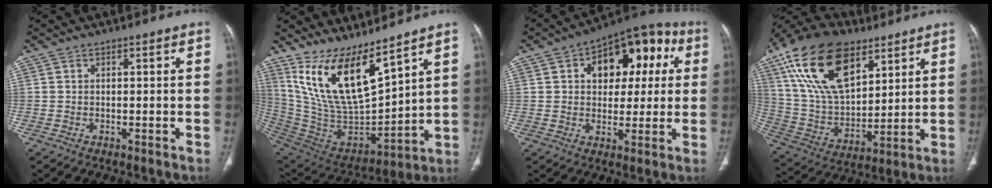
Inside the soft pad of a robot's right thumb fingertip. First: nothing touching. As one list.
[{"total": 18.0, "force": [12.8, 4.5, 11.8], "torque": [-0.194, -0.079, 0.268]}, {"total": 16.9, "force": [4.8, 10.3, 12.5], "torque": [-0.113, 0.026, 0.064]}, {"total": 23.9, "force": [12.0, 12.8, 16.2], "torque": [-0.290, -0.028, 0.223]}]